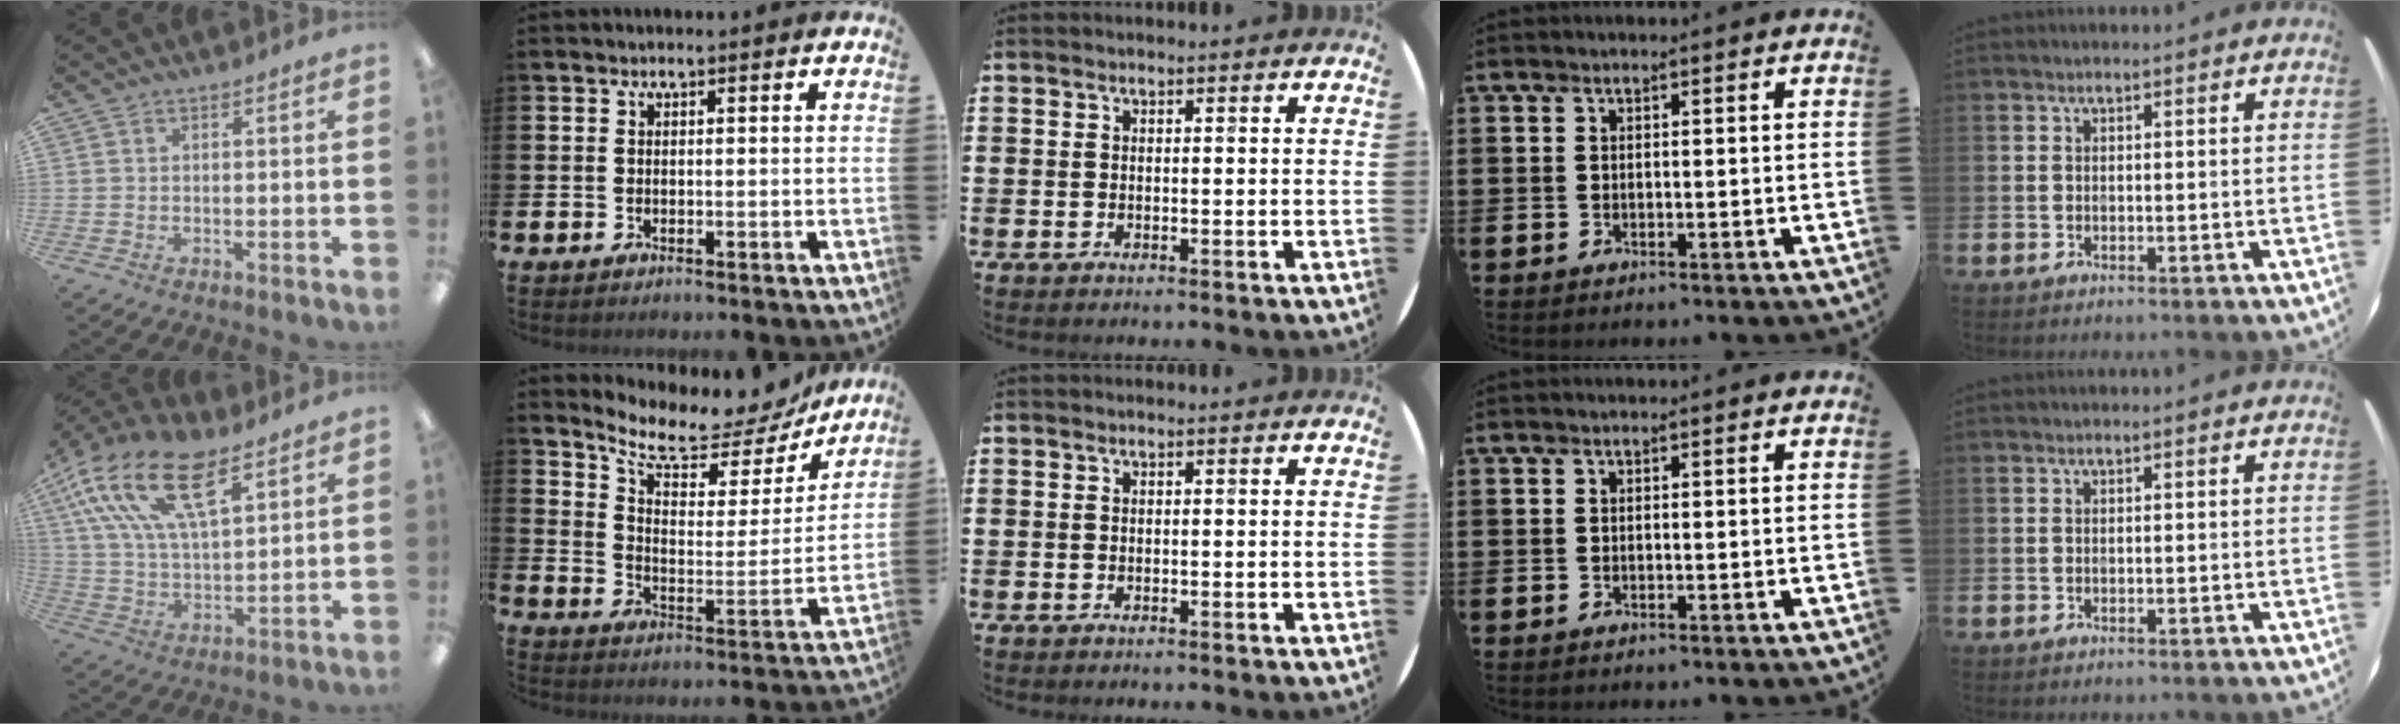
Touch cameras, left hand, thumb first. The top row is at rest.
{"thumb": {"total": 20.5, "force": [11.6, 9.1, 14.3], "torque": [-0.292, -0.046, 0.204]}, "index": {"total": 8.2, "force": [7.4, 2.5, 2.7], "torque": [-0.078, -0.058, 0.123]}}